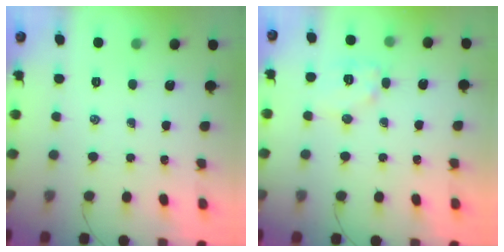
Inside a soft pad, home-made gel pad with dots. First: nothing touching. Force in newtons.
{"total": 9.0, "press": 9.0, "slide": 0.2}